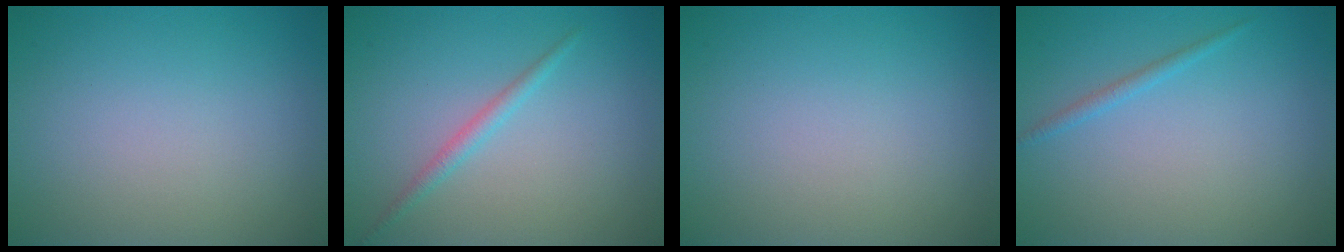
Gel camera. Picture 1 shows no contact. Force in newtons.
{"total": 1.3, "press": 1.3, "slide": 0.1}
{"total": 0.0}
{"total": 0.9, "press": 0.9, "slide": 0.1}